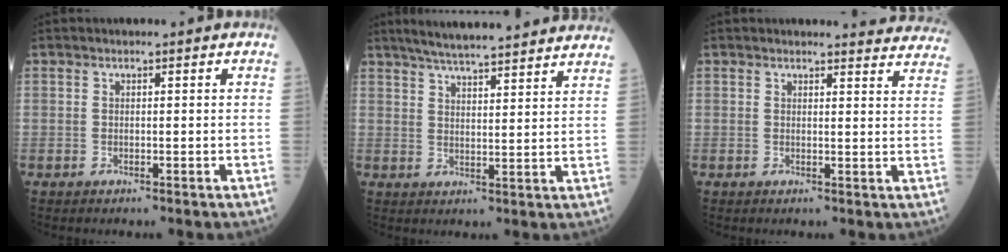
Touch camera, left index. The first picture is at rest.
{"total": 17.3, "force": [15.4, 1.5, 7.7], "torque": [-0.117, 0.031, 0.205]}
{"total": 10.4, "force": [10.3, 1.0, 0.9], "torque": [0.027, -0.053, 0.078]}